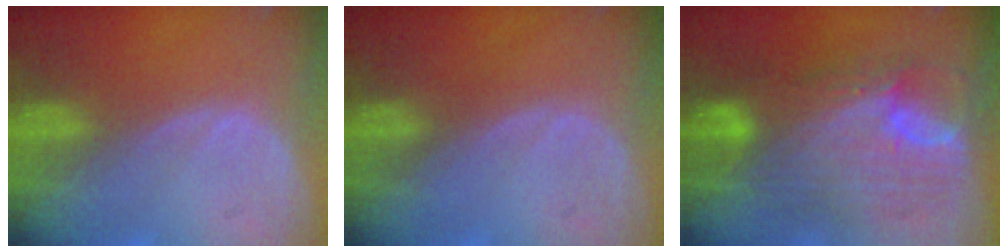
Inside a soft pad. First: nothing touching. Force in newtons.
{"total": 0.0}
{"total": 11.7, "press": 11.7, "slide": 1.1}